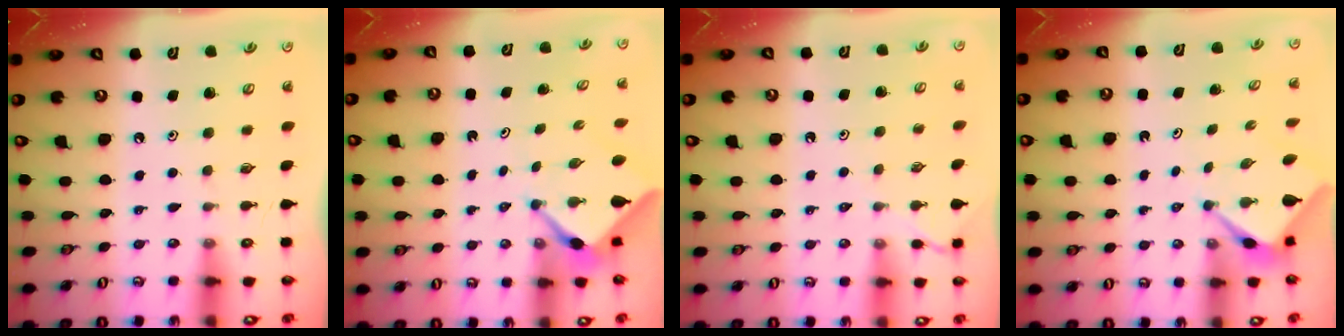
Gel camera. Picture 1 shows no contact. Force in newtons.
{"total": 2.6, "press": 2.6, "slide": 0.2}
{"total": 2.9, "press": 2.8, "slide": 0.6}
{"total": 2.7, "press": 2.7, "slide": 0.1}